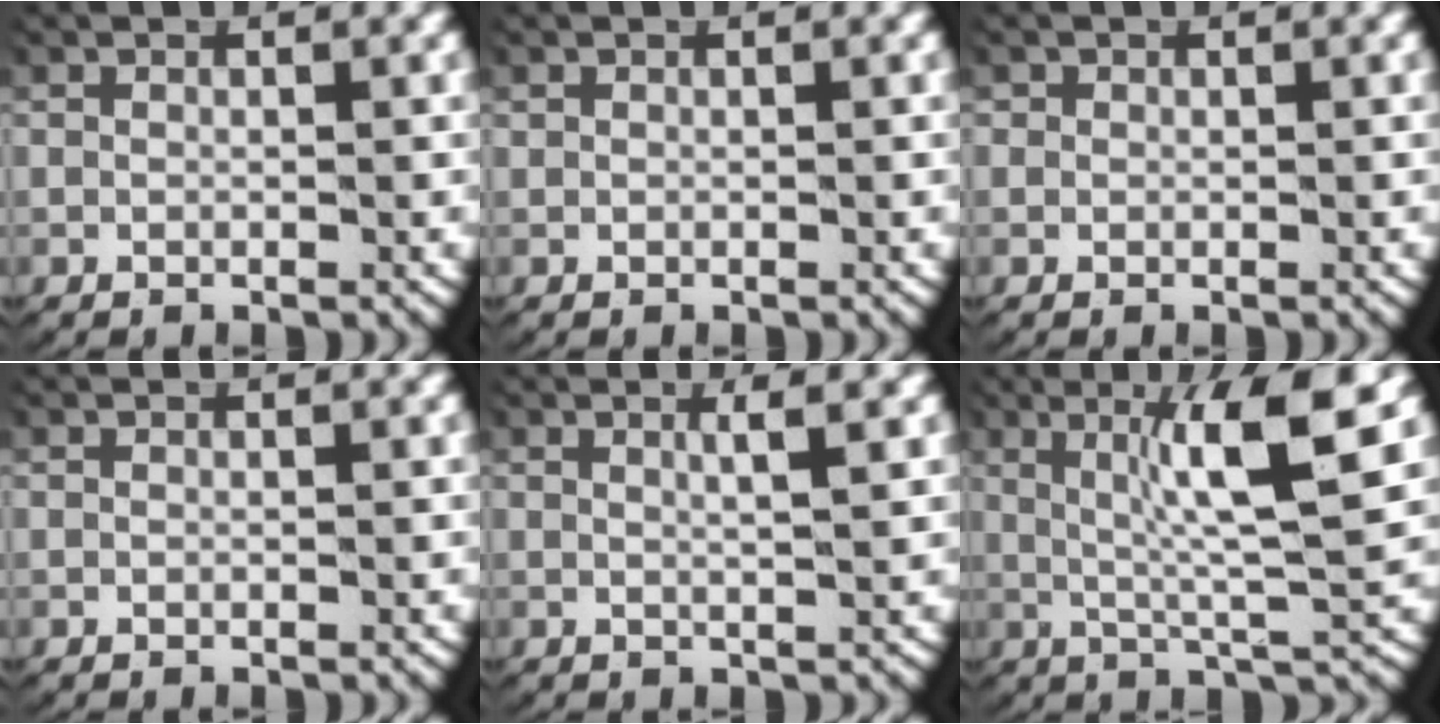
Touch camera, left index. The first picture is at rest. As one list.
[{"total": 0.0}, {"total": 0.6, "force": [0.2, 0.5, 0.0], "torque": [-0.003, -0.007, 0.005]}, {"total": 0.0}, {"total": 1.8, "force": [0.8, -0.3, 1.6], "torque": [-0.035, -0.005, 0.019]}, {"total": 7.8, "force": [2.1, 1.3, 7.4], "torque": [-0.121, 0.004, 0.034]}]